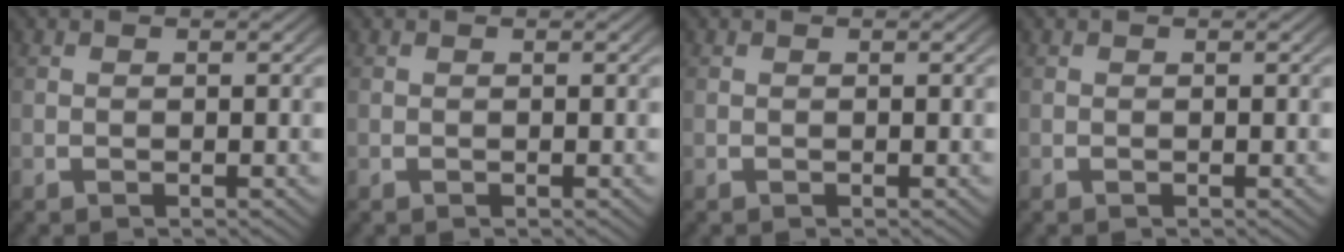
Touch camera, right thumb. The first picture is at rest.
{"total": 0.0}
{"total": 0.0}
{"total": 0.0}